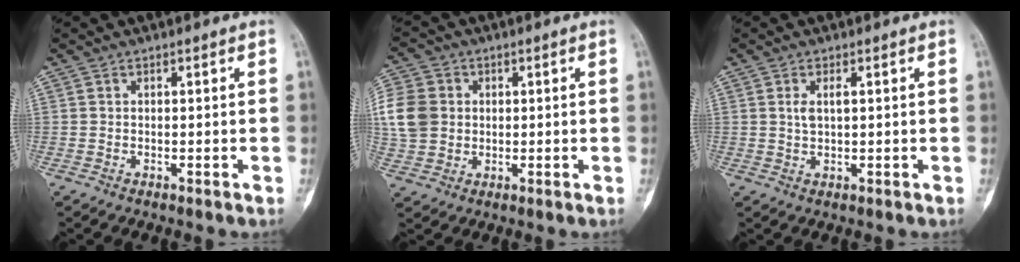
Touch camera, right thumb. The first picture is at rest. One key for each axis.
{"total": 14.1, "fx": 1.8, "fy": 12.1, "fz": 7.1, "tx": -0.171, "ty": 0.017, "tz": 0.040}
{"total": 2.5, "fx": 0.7, "fy": 1.0, "fz": 2.2, "tx": -0.042, "ty": -0.001, "tz": 0.014}